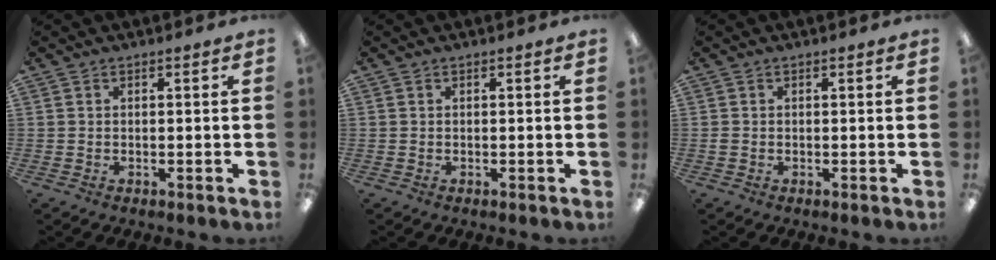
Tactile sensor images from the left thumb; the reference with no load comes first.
{"total": 0.0}
{"total": 0.8, "force": [-0.1, 0.6, 0.6], "torque": [-0.011, 0.003, -0.003]}